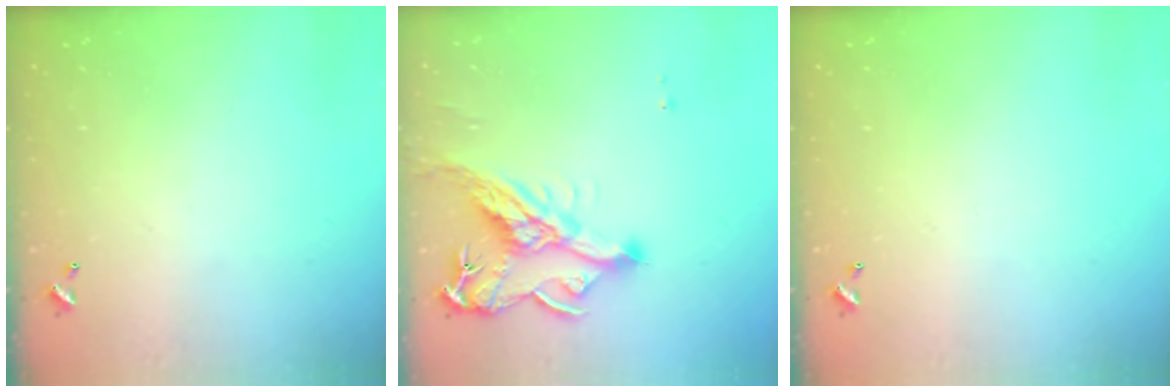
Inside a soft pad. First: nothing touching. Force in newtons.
{"total": 11.7, "press": 11.6, "slide": 1.6}
{"total": 0.0}